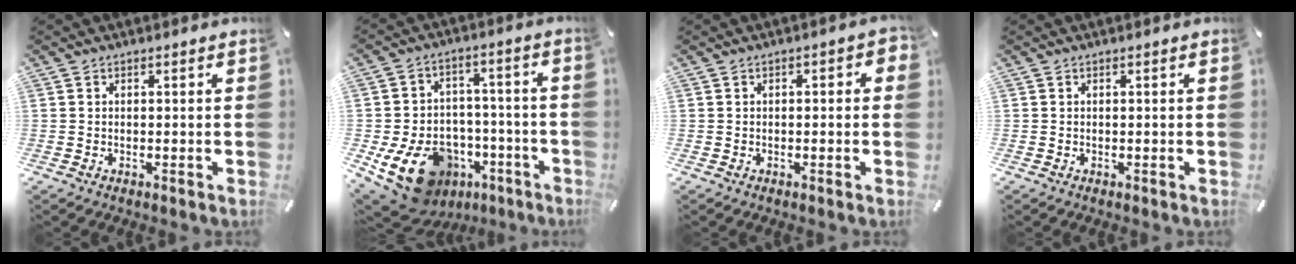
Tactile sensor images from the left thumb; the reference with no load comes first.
{"total": 15.9, "force": [-6.7, 11.9, 8.2], "torque": [-0.151, 0.031, -0.098]}
{"total": 2.0, "force": [-0.5, 0.9, 1.7], "torque": [-0.022, 0.004, -0.012]}
{"total": 0.0}